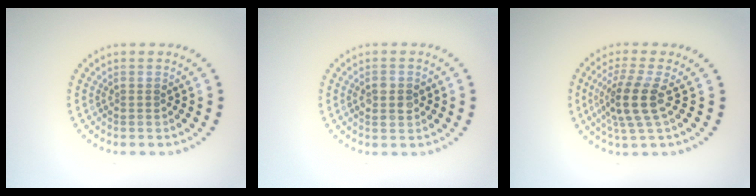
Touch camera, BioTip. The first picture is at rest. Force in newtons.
{"total": 2.4, "press": 2.4, "slide": 0.1}
{"total": 3.8, "press": 2.8, "slide": 2.5}